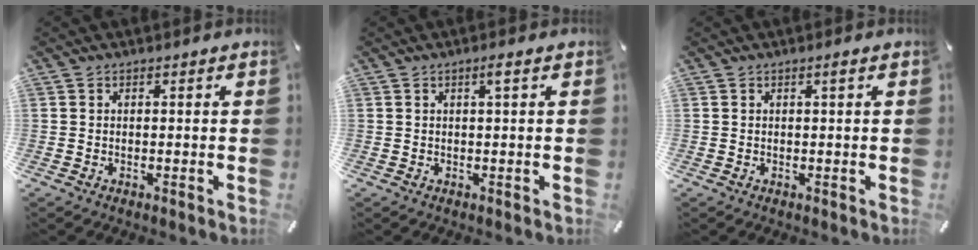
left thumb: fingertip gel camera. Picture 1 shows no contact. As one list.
[{"total": 1.8, "force": [0.6, 0.0, 1.7], "torque": [-0.034, 0.000, 0.009]}, {"total": 0.8, "force": [0.2, 0.0, 0.7], "torque": [-0.014, 0.001, 0.004]}]